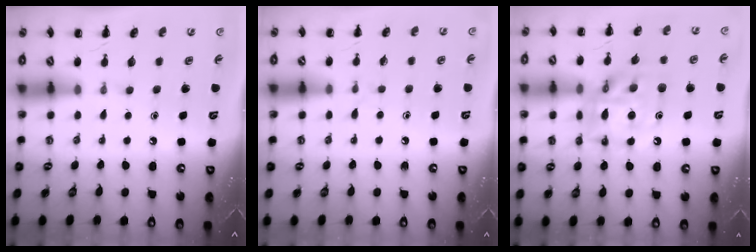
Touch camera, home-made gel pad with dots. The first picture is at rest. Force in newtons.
{"total": 4.0, "press": 3.6, "slide": 1.8}
{"total": 15.5, "press": 15.0, "slide": 4.0}